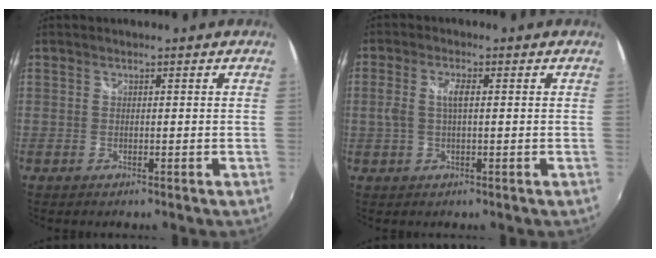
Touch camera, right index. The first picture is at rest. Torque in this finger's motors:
{"motor_torque": [0.14, -0.05, 0.14, 0.06]}